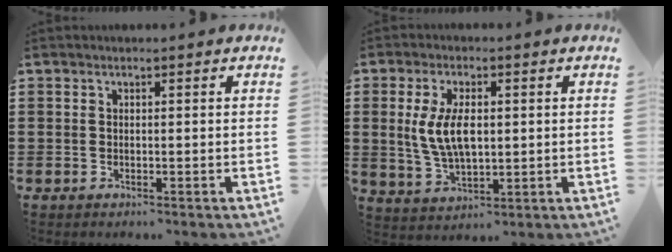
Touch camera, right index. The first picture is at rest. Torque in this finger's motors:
{"motor_torque": [0.57, 0.24, 0.50, 0.21]}